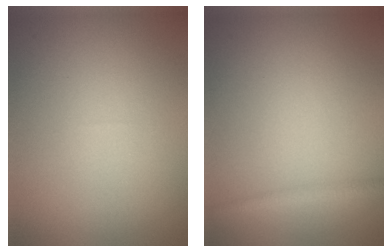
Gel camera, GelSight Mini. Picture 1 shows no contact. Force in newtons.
{"total": 1.2, "press": 1.2, "slide": 0.1}